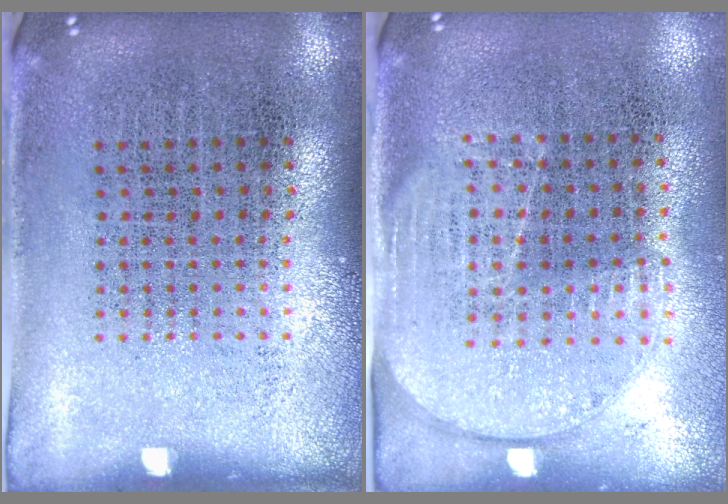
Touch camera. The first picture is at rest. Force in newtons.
{"total": 1.7, "press": 1.4, "slide": 0.8}